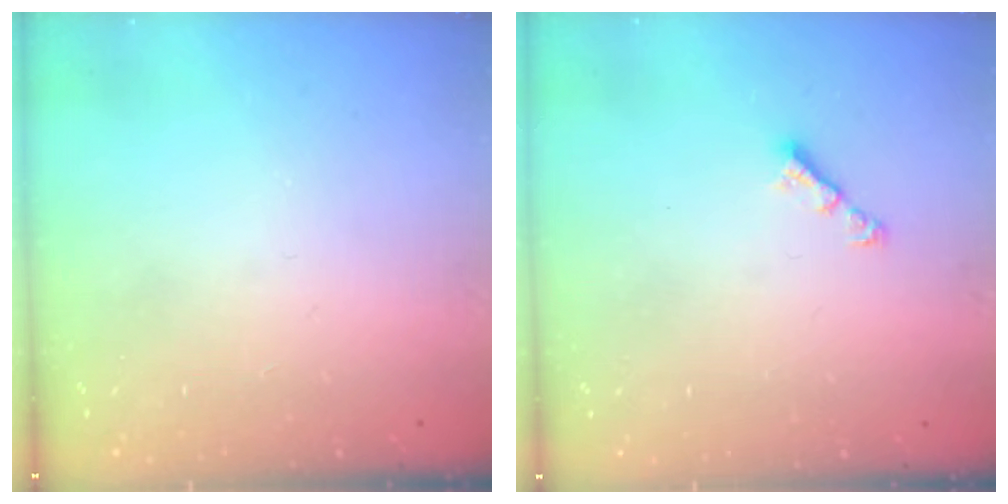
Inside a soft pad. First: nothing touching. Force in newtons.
{"total": 3.1, "press": 3.1, "slide": 0.6}